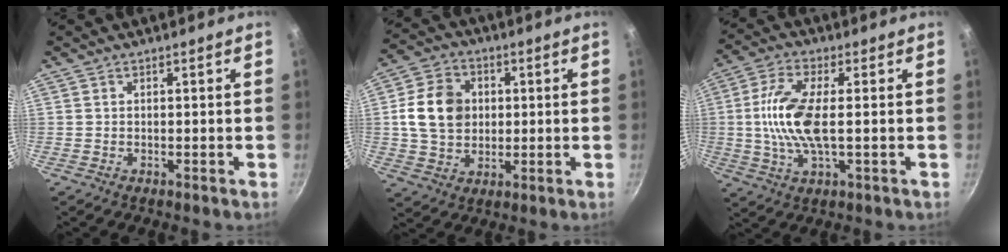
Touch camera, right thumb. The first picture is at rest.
{"total": 12.0, "force": [1.4, 9.6, 7.1], "torque": [-0.103, 0.008, 0.020]}
{"total": 11.0, "force": [0.2, 4.1, 10.2], "torque": [-0.214, 0.008, -0.004]}